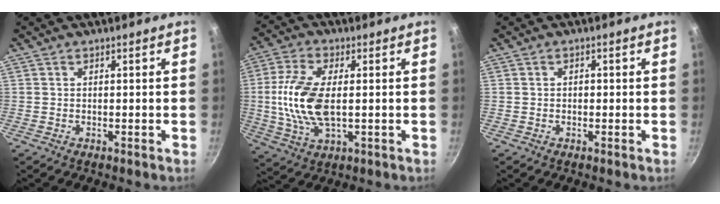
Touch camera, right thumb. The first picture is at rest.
{"total": 12.8, "force": [0.2, 6.4, 11.1], "torque": [-0.228, 0.003, -0.001]}
{"total": 1.0, "force": [-0.1, 0.8, 0.6], "torque": [-0.006, 0.005, -0.002]}